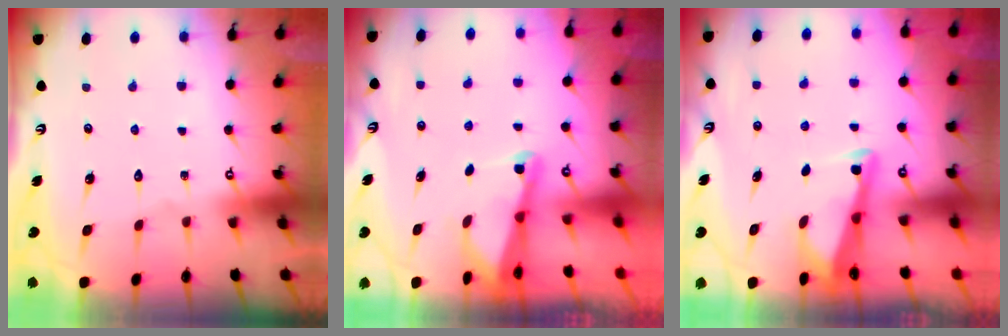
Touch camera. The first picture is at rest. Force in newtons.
{"total": 1.8, "press": 1.8, "slide": 0.1}
{"total": 3.0, "press": 3.0, "slide": 0.3}